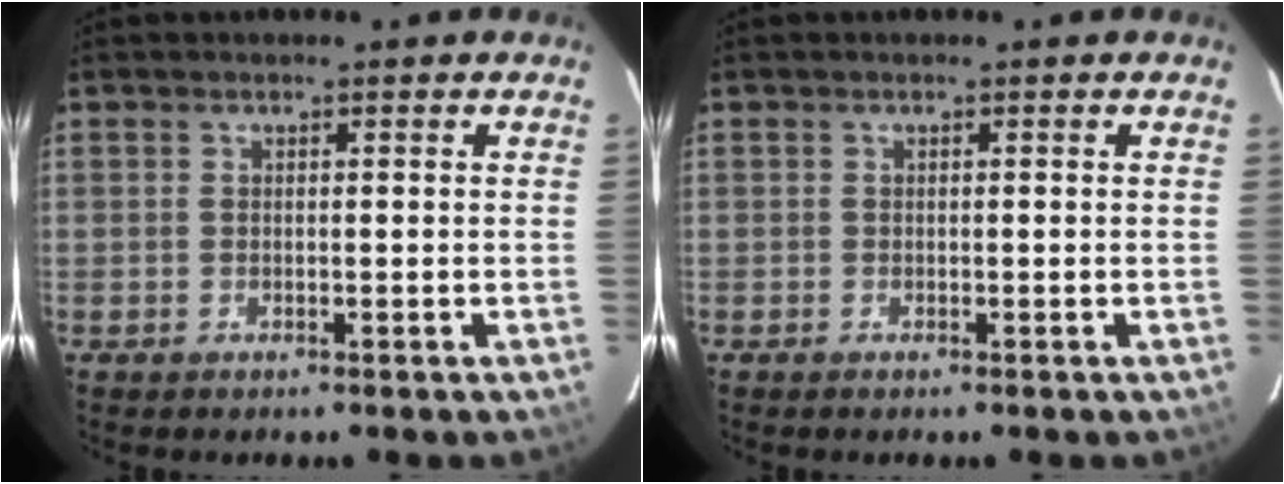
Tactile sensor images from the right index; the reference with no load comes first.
{"total": 0.0}